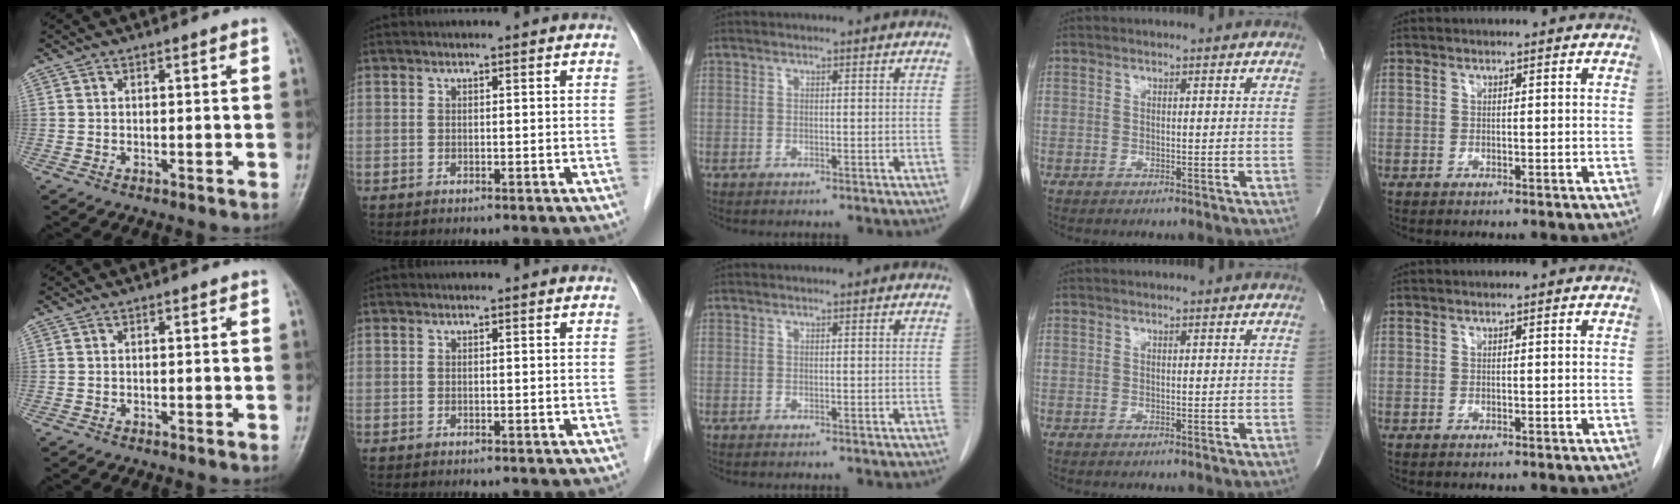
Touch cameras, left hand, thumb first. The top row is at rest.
{}